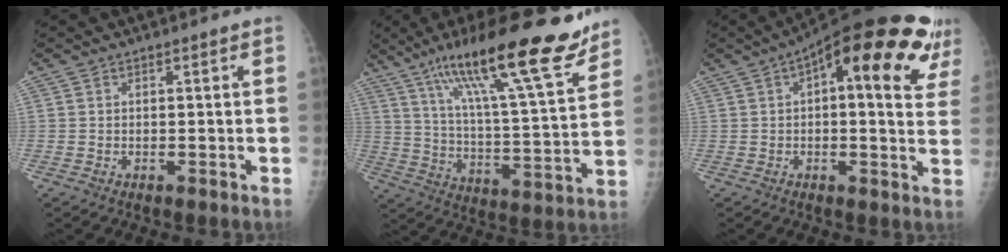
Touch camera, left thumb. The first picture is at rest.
{"total": 24.7, "force": [16.8, 4.2, 17.6], "torque": [-0.267, -0.058, 0.274]}
{"total": 22.4, "force": [9.8, 7.5, 18.7], "torque": [-0.242, 0.014, 0.124]}